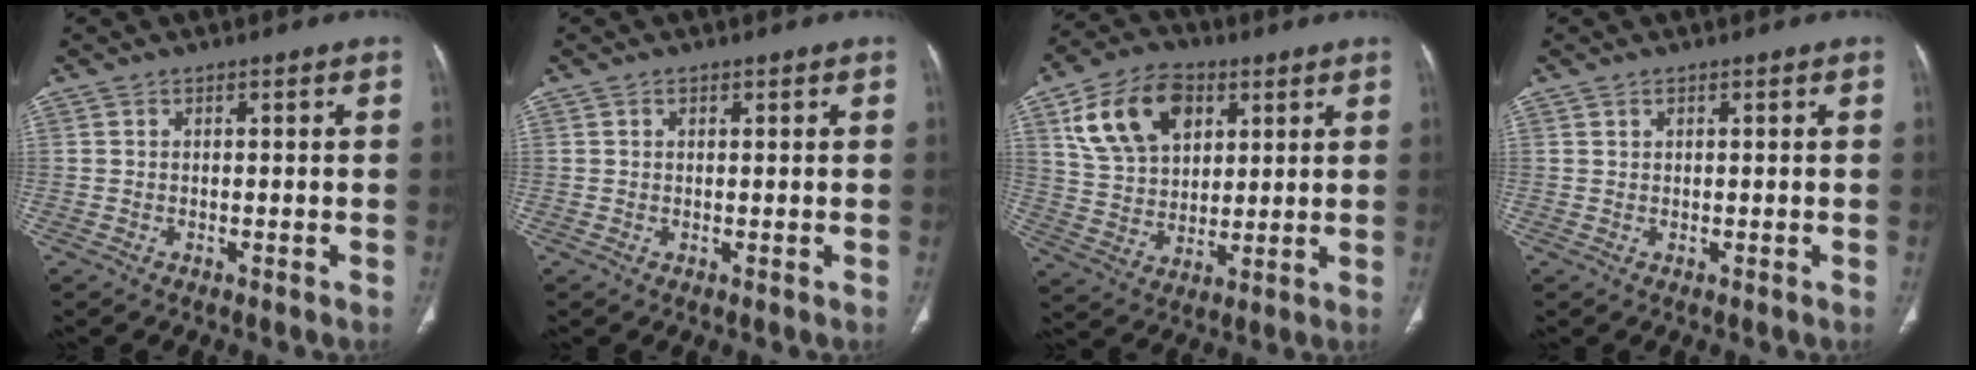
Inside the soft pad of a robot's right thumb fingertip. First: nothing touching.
{"total": 0.7, "force": [0.4, 0.5, 0.4], "torque": [-0.005, -0.001, 0.005]}
{"total": 15.9, "force": [6.6, 10.6, 9.8], "torque": [-0.150, -0.009, 0.124]}
{"total": 0.8, "force": [0.5, 0.5, 0.4], "torque": [-0.004, -0.003, 0.008]}